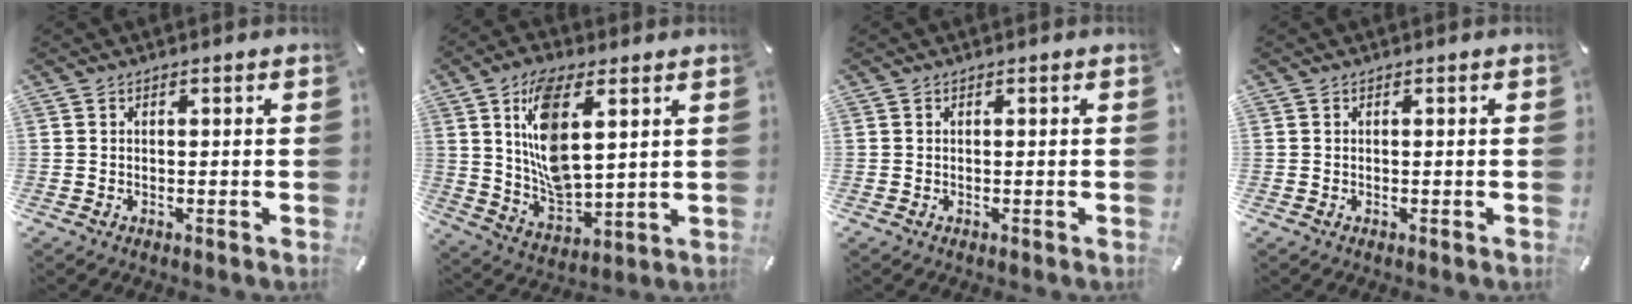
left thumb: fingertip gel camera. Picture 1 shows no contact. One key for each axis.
{"total": 14.4, "fx": 5.6, "fy": 7.4, "fz": 11.1, "tx": -0.224, "ty": -0.010, "tz": 0.099}
{"total": 0.0}
{"total": 0.0}